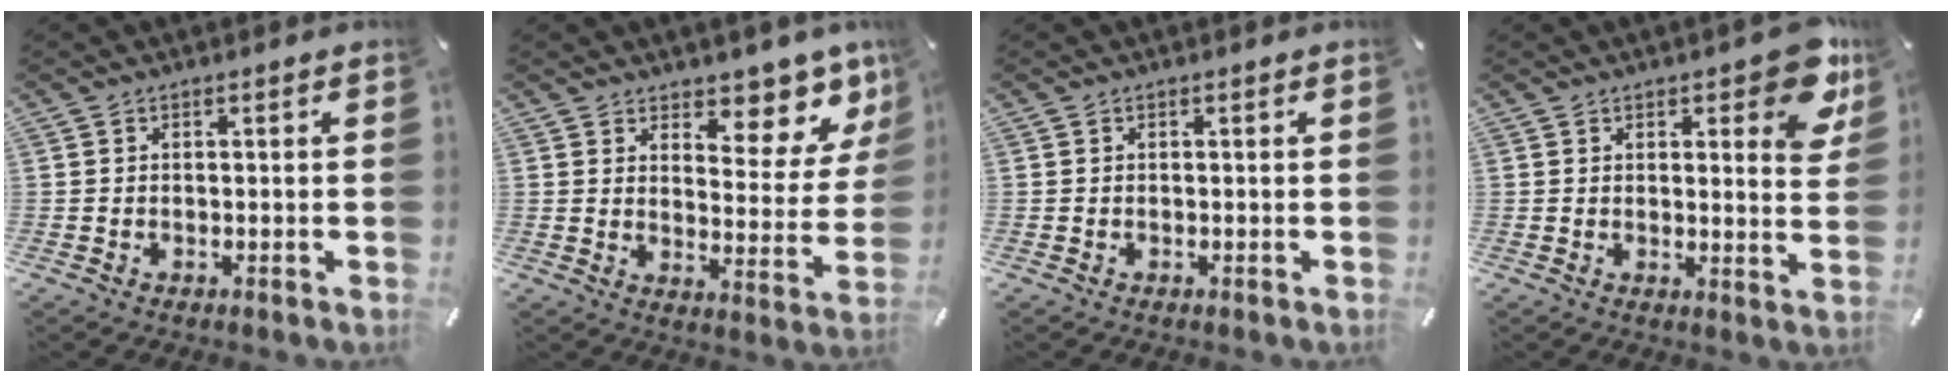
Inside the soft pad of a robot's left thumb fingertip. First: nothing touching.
{"total": 10.1, "force": [8.0, 4.6, 3.9], "torque": [-0.025, -0.088, 0.135]}
{"total": 0.0}
{"total": 9.9, "force": [6.0, 3.7, 6.9], "torque": [-0.072, -0.040, 0.096]}